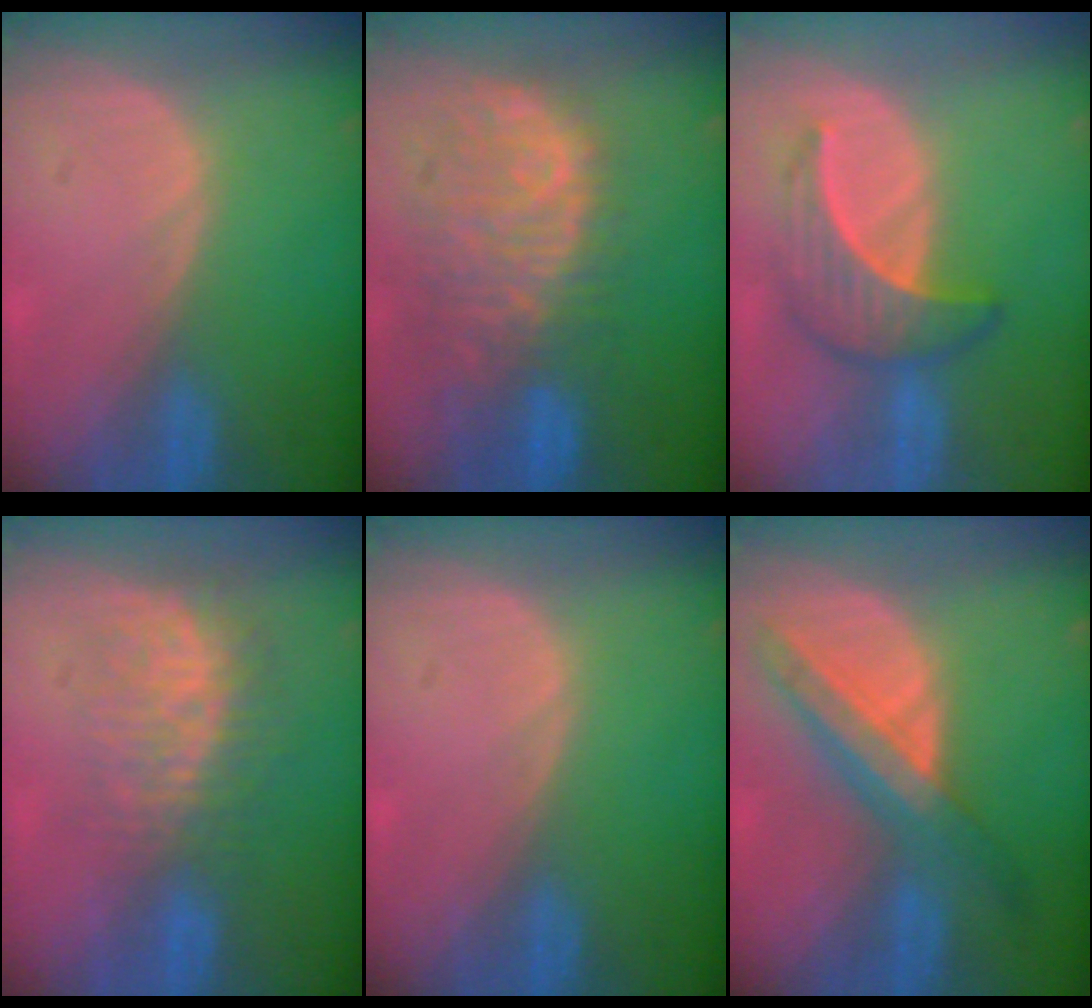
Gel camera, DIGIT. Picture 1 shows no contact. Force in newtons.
{"total": 11.4, "press": 9.8, "slide": 5.9}
{"total": 6.4, "press": 6.2, "slide": 1.4}
{"total": 8.8, "press": 7.4, "slide": 4.7}
{"total": 0.0}
{"total": 8.0, "press": 7.1, "slide": 3.6}